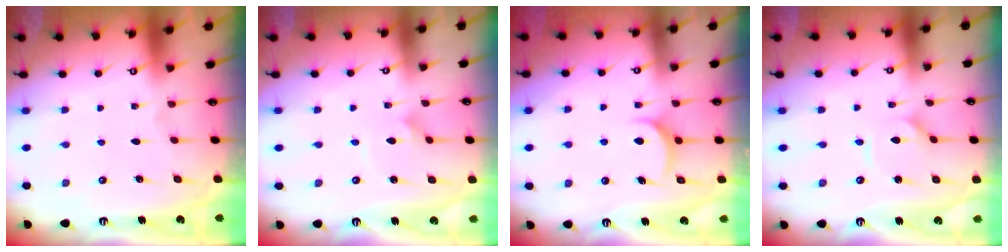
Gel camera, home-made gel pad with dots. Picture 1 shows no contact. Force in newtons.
{"total": 1.5, "press": 1.5, "slide": 0.0}
{"total": 6.1, "press": 6.1, "slide": 0.2}
{"total": 1.8, "press": 1.8, "slide": 0.3}